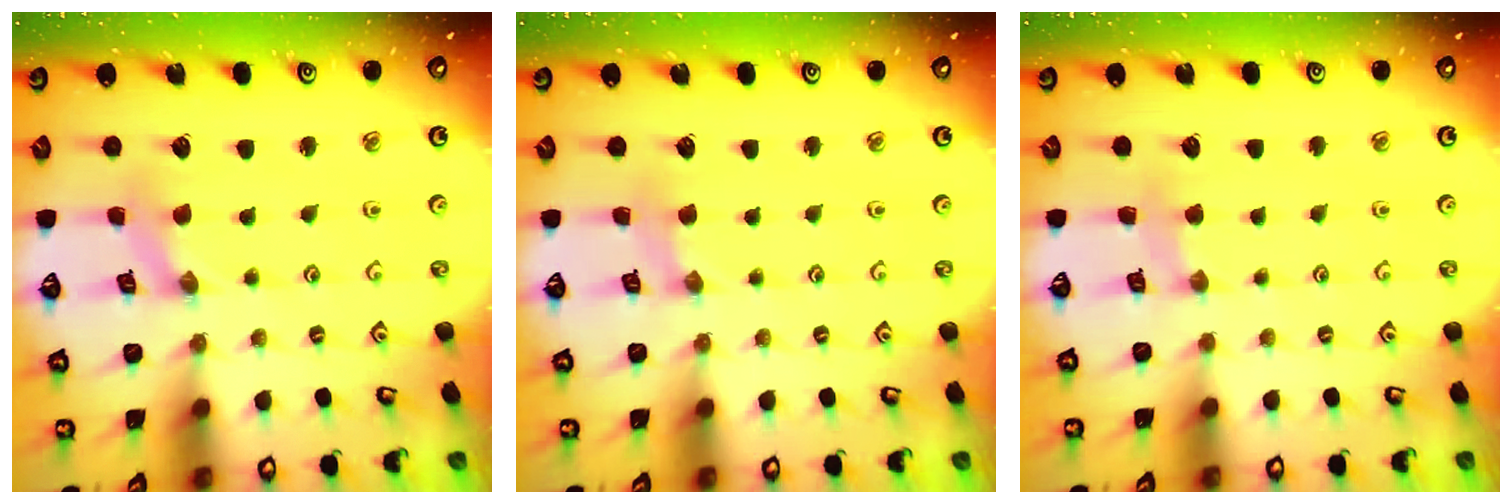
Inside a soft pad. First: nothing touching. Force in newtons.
{"total": 2.4, "press": 2.3, "slide": 0.5}
{"total": 2.4, "press": 2.4, "slide": 0.4}